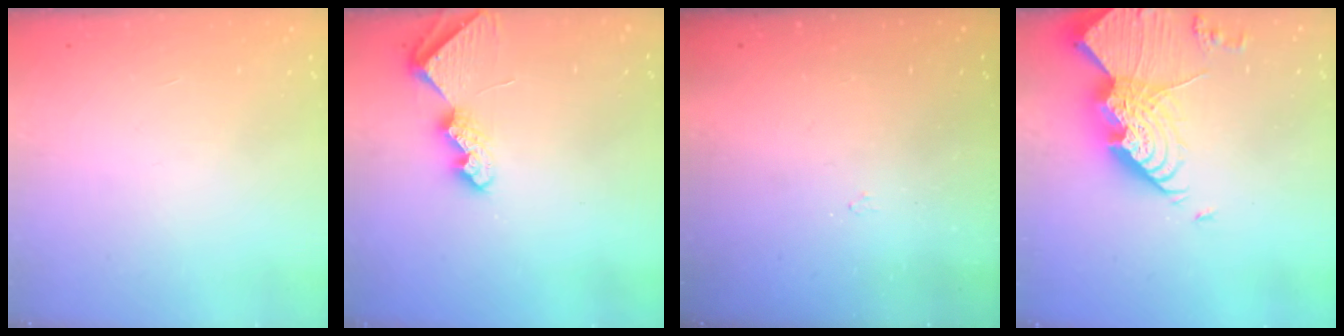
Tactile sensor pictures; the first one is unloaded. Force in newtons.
{"total": 7.9, "press": 7.8, "slide": 0.5}
{"total": 2.9, "press": 2.9, "slide": 0.5}
{"total": 24.8, "press": 24.6, "slide": 2.6}